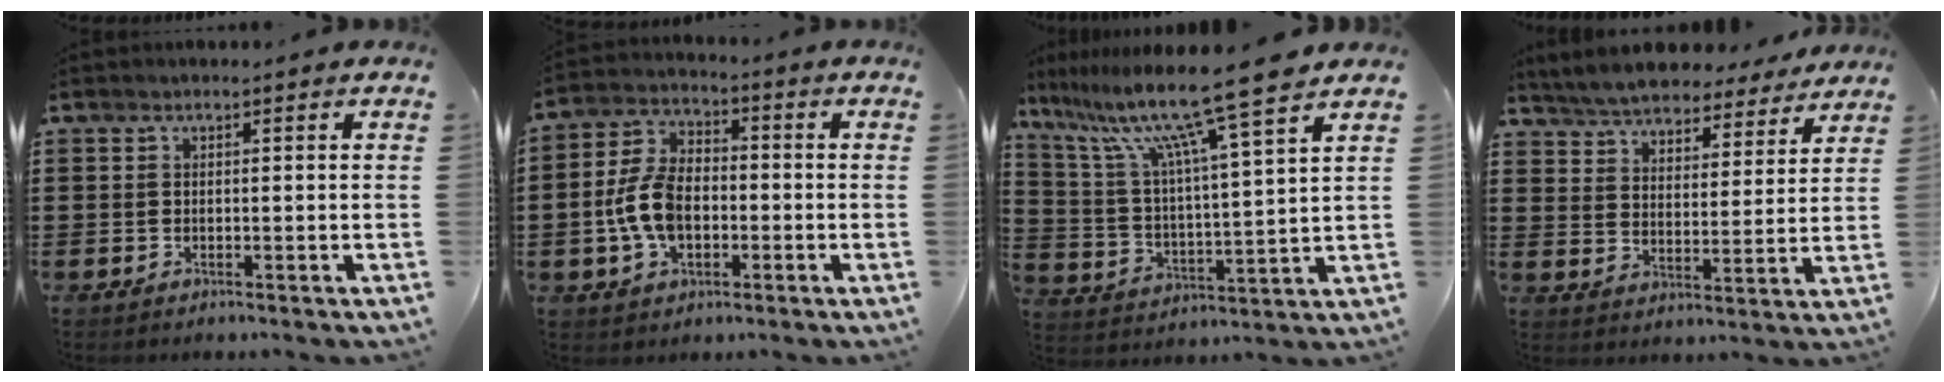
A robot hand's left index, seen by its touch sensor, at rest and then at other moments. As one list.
[{"total": 8.9, "force": [-1.7, 5.5, 6.7], "torque": [-0.166, 0.005, -0.040]}, {"total": 12.5, "force": [10.1, -0.7, 7.4], "torque": [-0.177, -0.054, 0.164]}, {"total": 5.9, "force": [5.9, 0.4, 0.5], "torque": [-0.040, -0.036, 0.104]}]